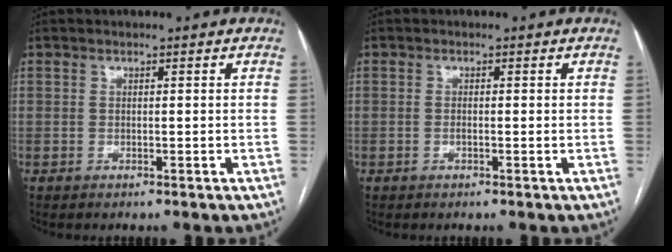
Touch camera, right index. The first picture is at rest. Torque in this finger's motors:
{"motor_torque": [-0.18, 0.21, -0.05, 0.00]}